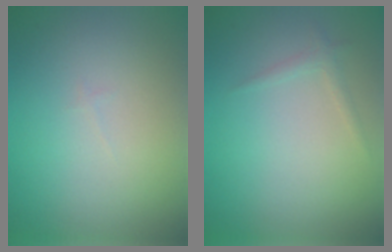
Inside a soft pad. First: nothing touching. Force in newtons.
{"total": 0.9, "press": 0.9, "slide": 0.0}